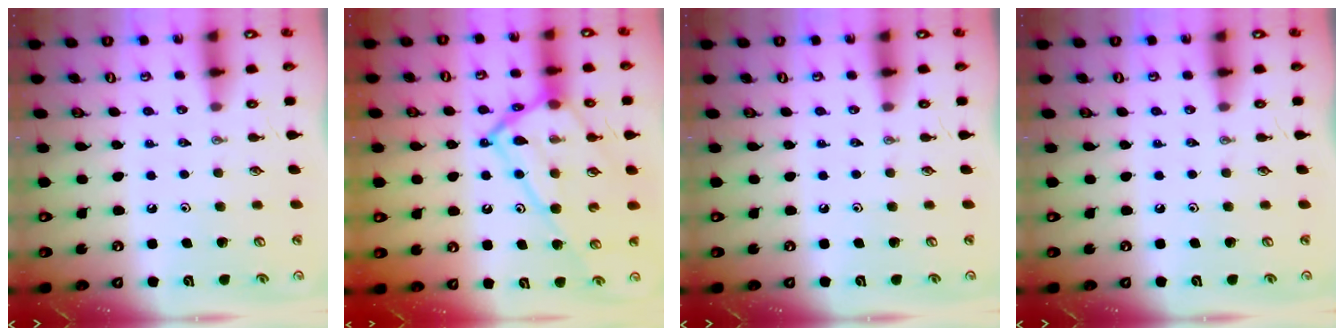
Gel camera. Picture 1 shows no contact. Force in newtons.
{"total": 19.1, "press": 19.1, "slide": 1.6}
{"total": 0.0}
{"total": 0.0}